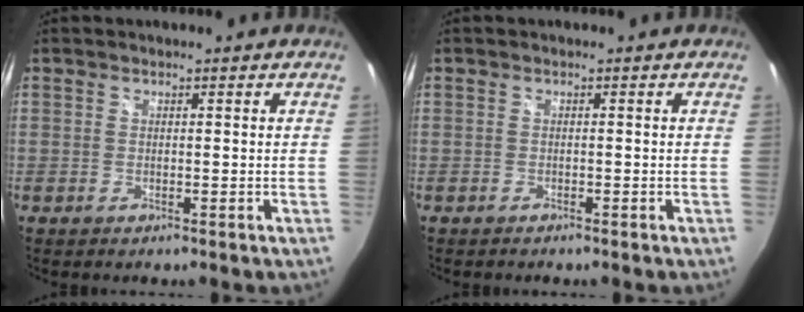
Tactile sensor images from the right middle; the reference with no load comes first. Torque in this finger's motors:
{"motor_torque": [-0.60, -0.22, -0.06, -0.01]}